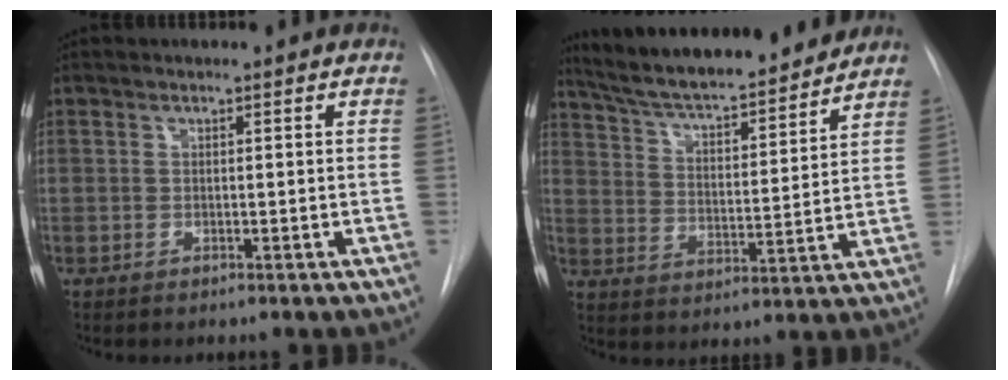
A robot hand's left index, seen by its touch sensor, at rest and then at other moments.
{"total": 19.9, "force": [17.8, 3.2, 8.3], "torque": [-0.141, 0.005, 0.270]}